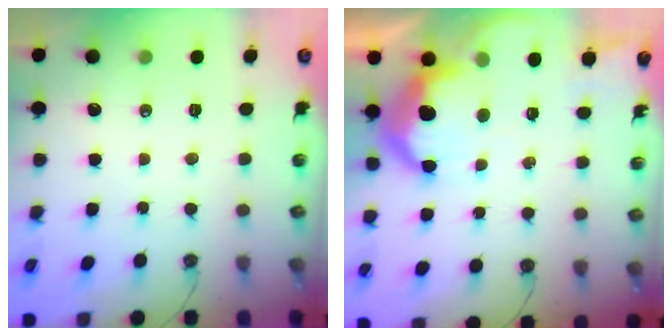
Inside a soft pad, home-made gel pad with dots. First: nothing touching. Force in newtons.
{"total": 13.9, "press": 13.9, "slide": 1.0}